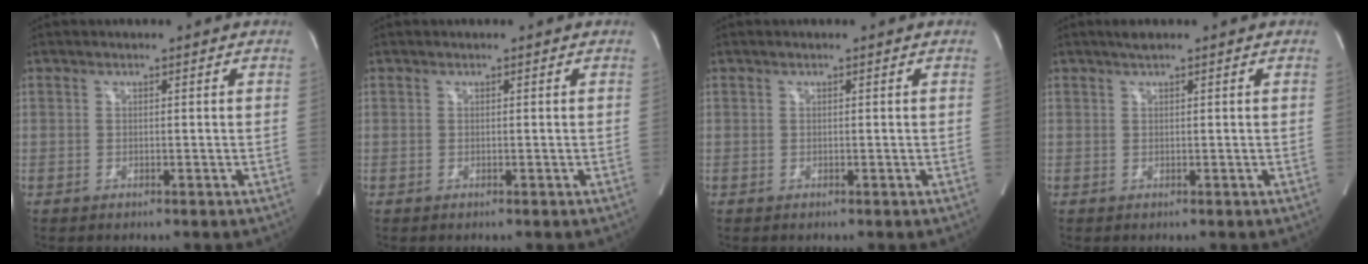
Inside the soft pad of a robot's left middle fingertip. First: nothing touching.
{"total": 0.0}
{"total": 0.0}
{"total": 1.3, "force": [1.0, 0.0, 0.9], "torque": [-0.022, 0.005, 0.019]}